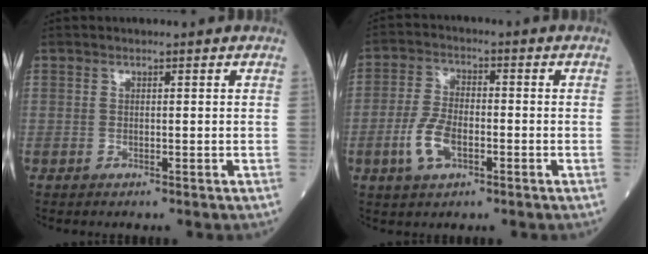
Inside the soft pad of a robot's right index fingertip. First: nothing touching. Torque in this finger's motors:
{"motor_torque": [0.20, -0.17, 0.16, 0.07]}